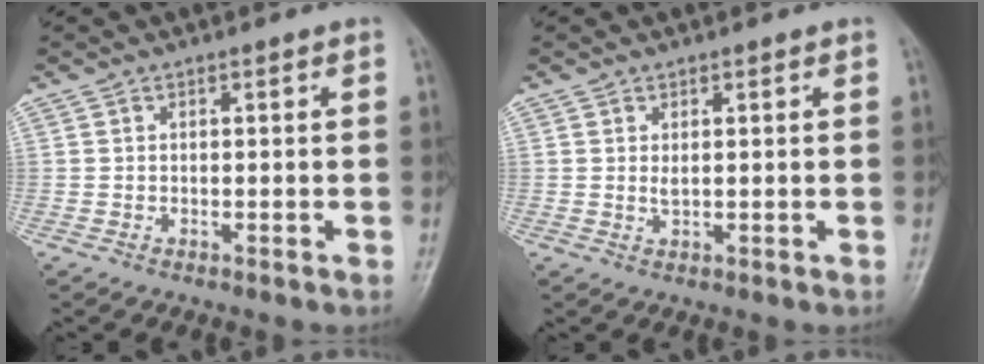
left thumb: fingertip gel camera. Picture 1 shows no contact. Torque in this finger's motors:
{"motor_torque": [0.02, 0.02, 0.09, -0.02, 0.01]}